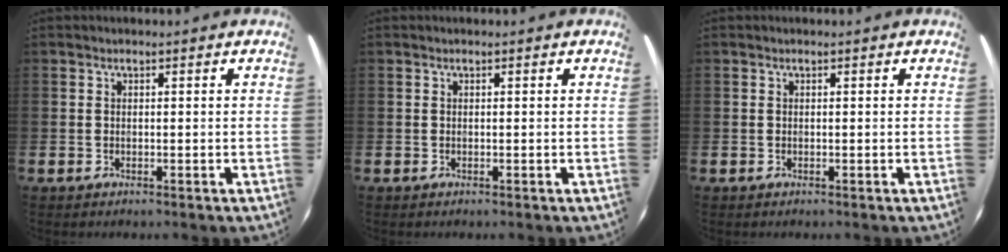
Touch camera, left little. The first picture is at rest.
{"total": 0.0}
{"total": 0.0}